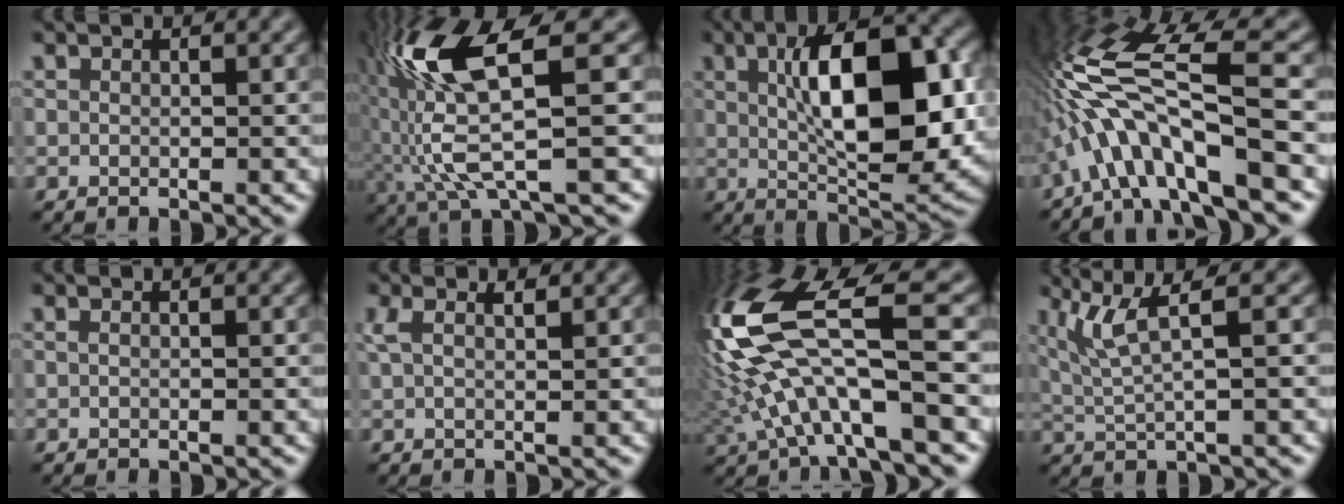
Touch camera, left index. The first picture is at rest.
{"total": 10.9, "force": [0.9, 2.6, 10.5], "torque": [-0.228, 0.000, 0.019]}
{"total": 11.8, "force": [1.4, 4.7, 10.8], "torque": [-0.161, 0.008, 0.024]}
{"total": 11.1, "force": [-3.2, 2.7, 10.3], "torque": [-0.200, 0.026, -0.056]}
{"total": 0.0}
{"total": 1.9, "force": [1.0, 0.5, 1.5], "torque": [-0.029, 0.002, 0.017]}
{"total": 13.9, "force": [0.5, 4.4, 13.1], "torque": [-0.279, 0.015, 0.015]}
{"total": 4.0, "force": [1.8, 0.7, 3.5], "torque": [-0.074, 0.003, 0.043]}